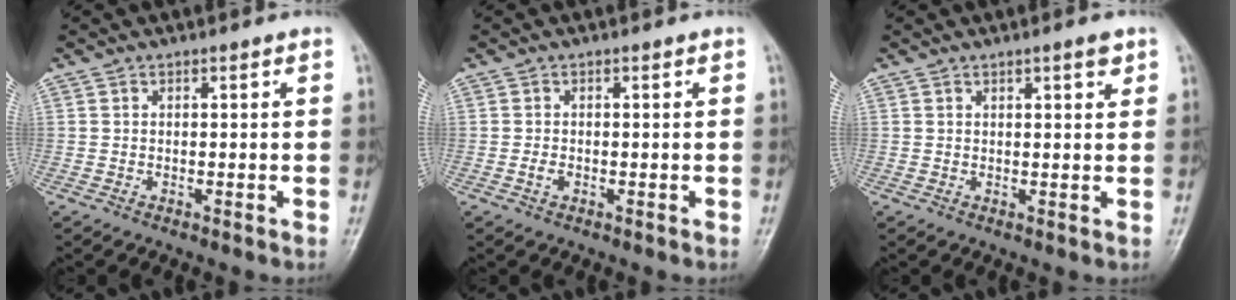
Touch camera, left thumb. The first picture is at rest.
{"total": 1.2, "force": [-0.1, 0.8, 0.9], "torque": [-0.015, -0.001, -0.002]}
{"total": 2.6, "force": [1.6, 0.6, 1.9], "torque": [-0.022, -0.008, 0.021]}